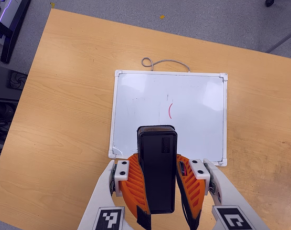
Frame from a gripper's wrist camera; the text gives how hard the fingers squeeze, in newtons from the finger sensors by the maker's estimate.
{"total": 11.6, "left": 9.7, "right": 13.5}